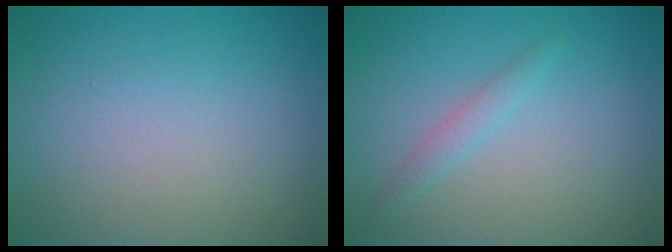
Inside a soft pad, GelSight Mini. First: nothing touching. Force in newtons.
{"total": 1.3, "press": 1.3, "slide": 0.1}